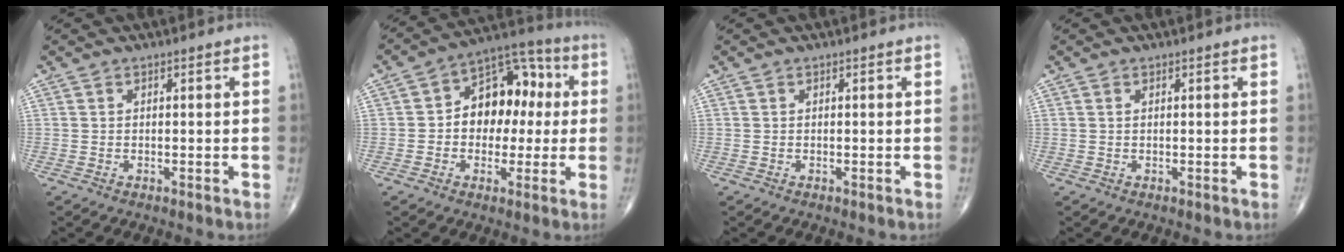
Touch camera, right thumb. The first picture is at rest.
{"total": 13.7, "force": [0.9, 9.6, 9.8], "torque": [-0.096, 0.038, 0.003]}
{"total": 0.0}
{"total": 0.0}